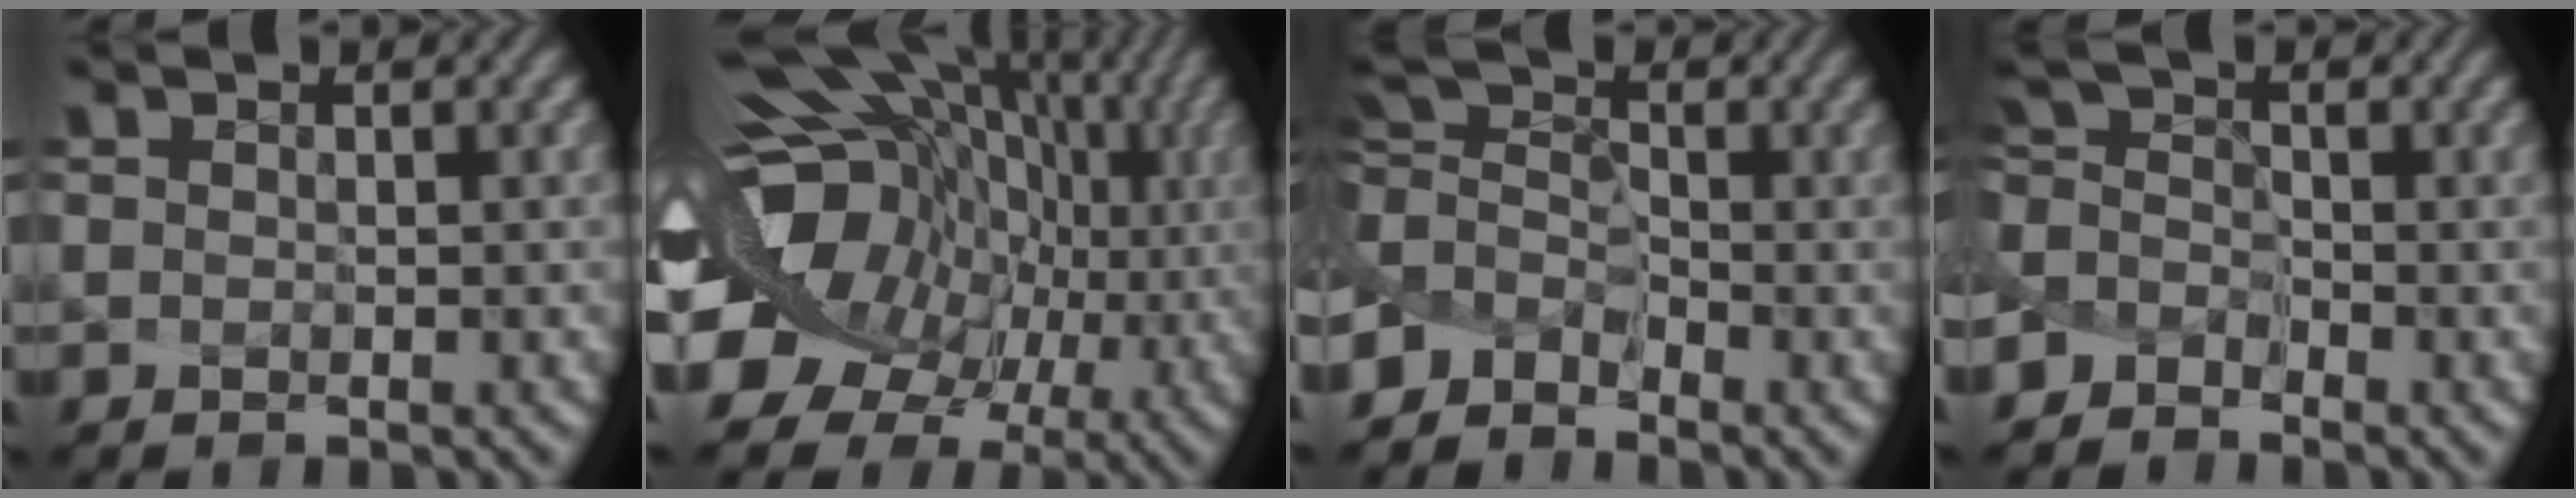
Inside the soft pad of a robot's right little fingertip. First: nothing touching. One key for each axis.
{"total": 16.1, "fx": -0.1, "fy": 11.8, "fz": 10.9, "tx": -0.201, "ty": -0.022, "tz": 0.043}
{"total": 2.6, "fx": -1.9, "fy": 1.7, "fz": 0.4, "tx": -0.013, "ty": 0.004, "tz": -0.035}
{"total": 2.1, "fx": -1.9, "fy": 0.8, "fz": -0.2, "tx": 0.000, "ty": -0.003, "tz": -0.025}